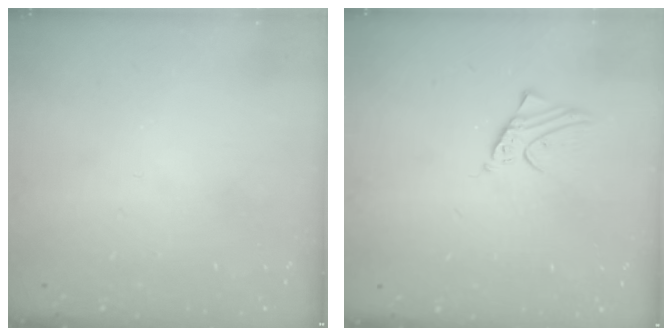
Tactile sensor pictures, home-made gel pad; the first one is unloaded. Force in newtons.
{"total": 2.9, "press": 2.9, "slide": 0.2}